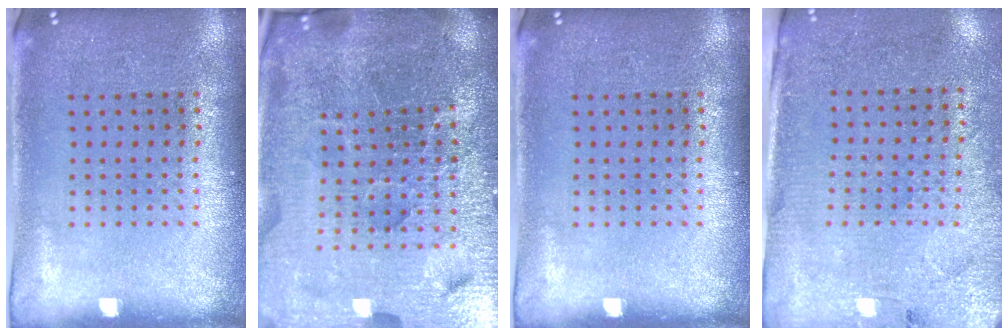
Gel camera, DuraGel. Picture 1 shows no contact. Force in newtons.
{"total": 6.3, "press": 5.7, "slide": 2.7}
{"total": 0.0}
{"total": 2.8, "press": 2.6, "slide": 1.2}